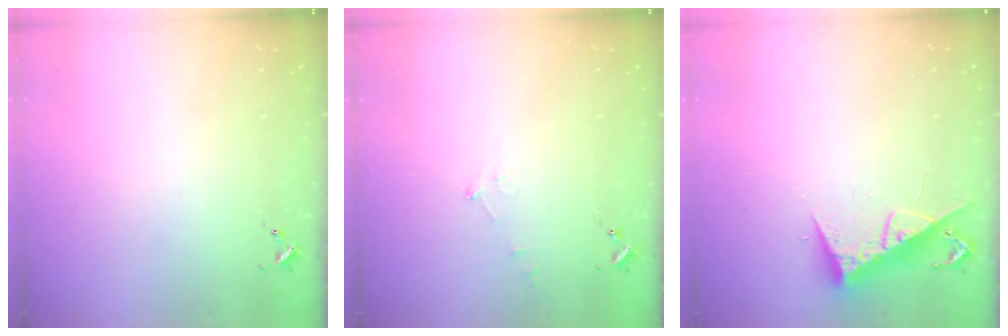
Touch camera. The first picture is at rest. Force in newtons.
{"total": 4.1, "press": 4.1, "slide": 0.5}
{"total": 12.0, "press": 11.9, "slide": 0.7}